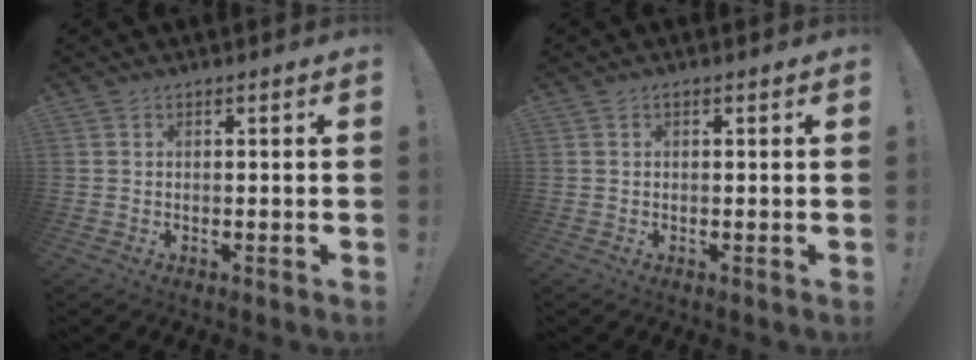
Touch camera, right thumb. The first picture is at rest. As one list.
[{"total": 0.5, "force": [0.2, 0.2, 0.5], "torque": [-0.009, 0.001, 0.003]}]